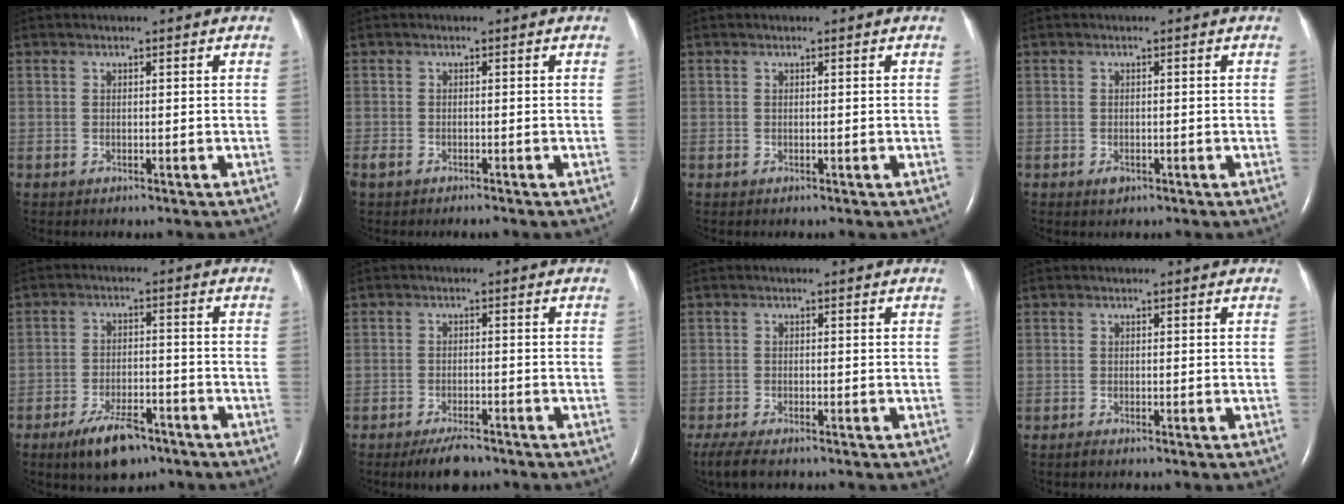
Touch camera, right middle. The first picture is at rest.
{"total": 2.3, "force": [-1.7, 0.9, 1.3], "torque": [-0.033, -0.006, -0.027]}
{"total": 0.0}
{"total": 1.0, "force": [-0.6, 0.6, 0.6], "torque": [-0.012, 0.000, -0.004]}
{"total": 7.7, "force": [-5.3, 2.9, 4.7], "torque": [-0.091, -0.005, -0.087]}
{"total": 4.4, "force": [-3.4, 1.2, 2.5], "torque": [-0.049, -0.005, -0.055]}
{"total": 4.8, "force": [-3.6, 1.2, 2.9], "torque": [-0.057, -0.015, -0.057]}
{"total": 0.5, "force": [-0.4, 0.0, 0.3], "torque": [-0.009, -0.002, -0.009]}